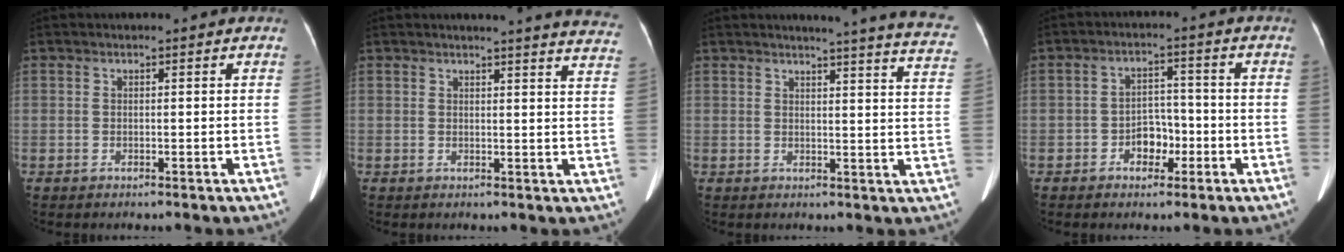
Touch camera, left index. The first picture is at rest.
{"total": 13.3, "force": [12.7, 0.3, 3.9], "torque": [-0.030, -0.070, 0.113]}
{"total": 14.9, "force": [13.1, -0.2, 7.1], "torque": [-0.085, -0.069, 0.126]}
{"total": 4.5, "force": [-1.9, 3.0, 2.7], "torque": [-0.043, 0.014, -0.031]}